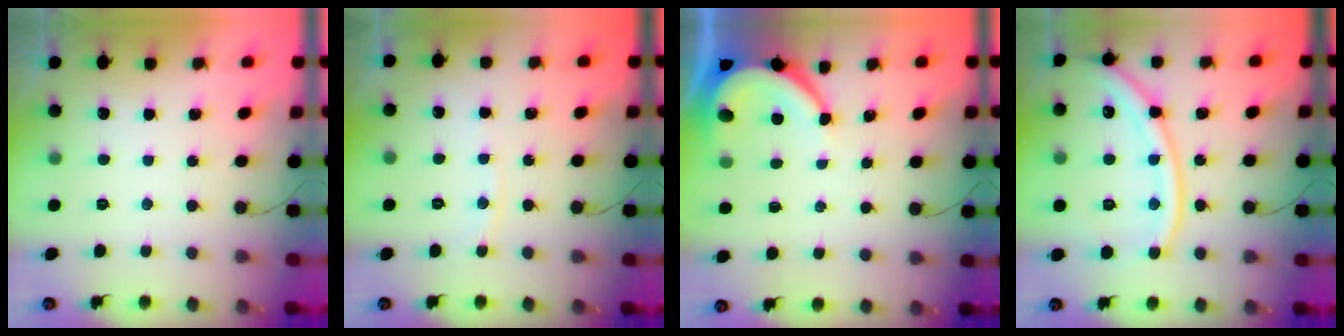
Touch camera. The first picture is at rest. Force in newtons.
{"total": 3.0, "press": 2.9, "slide": 0.4}
{"total": 6.3, "press": 6.3, "slide": 0.6}
{"total": 16.3, "press": 16.2, "slide": 2.0}